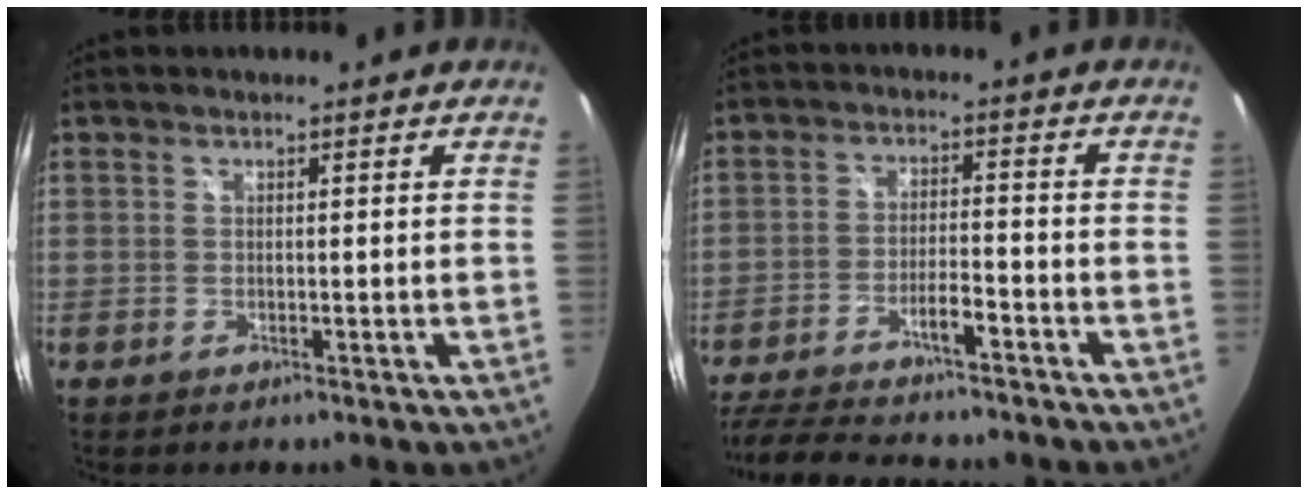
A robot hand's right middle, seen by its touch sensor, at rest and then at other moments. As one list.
[{"total": 15.8, "force": [-13.5, 2.7, 7.7], "torque": [-0.160, -0.008, -0.217]}]